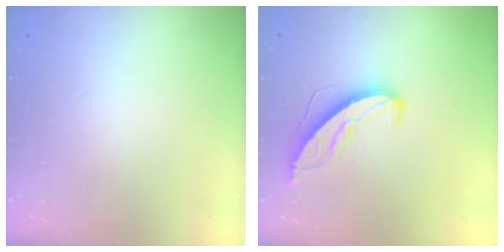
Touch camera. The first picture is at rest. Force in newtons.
{"total": 8.3, "press": 8.2, "slide": 0.8}